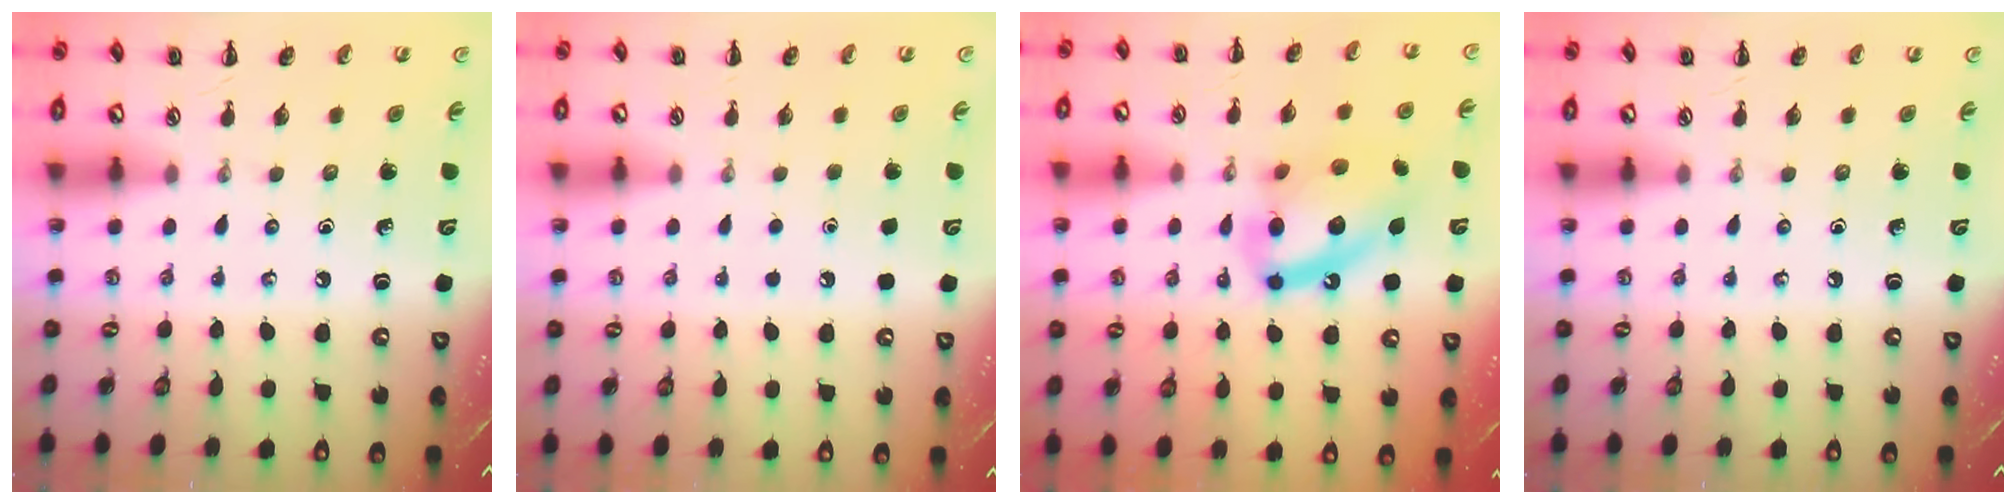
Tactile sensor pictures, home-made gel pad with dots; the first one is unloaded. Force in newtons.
{"total": 1.6, "press": 1.5, "slide": 0.1}
{"total": 15.8, "press": 15.6, "slide": 3.0}
{"total": 0.0}